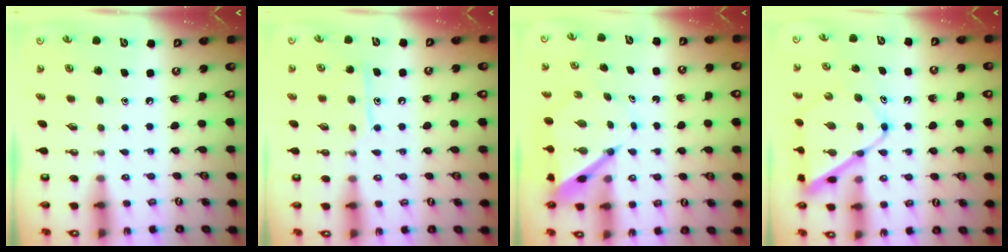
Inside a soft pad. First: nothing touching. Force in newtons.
{"total": 8.5, "press": 8.5, "slide": 0.6}
{"total": 6.5, "press": 6.4, "slide": 0.7}
{"total": 11.0, "press": 10.9, "slide": 0.9}